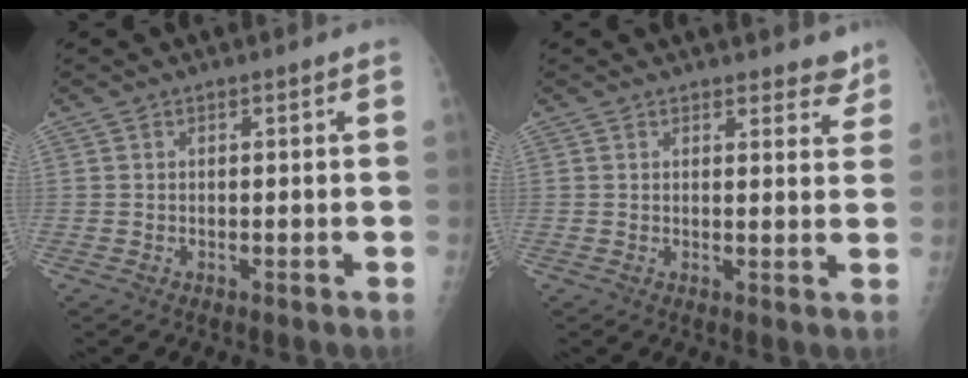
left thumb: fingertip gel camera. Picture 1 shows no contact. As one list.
[{"total": 4.0, "force": [3.5, 1.7, 1.2], "torque": [0.015, -0.021, 0.034]}]